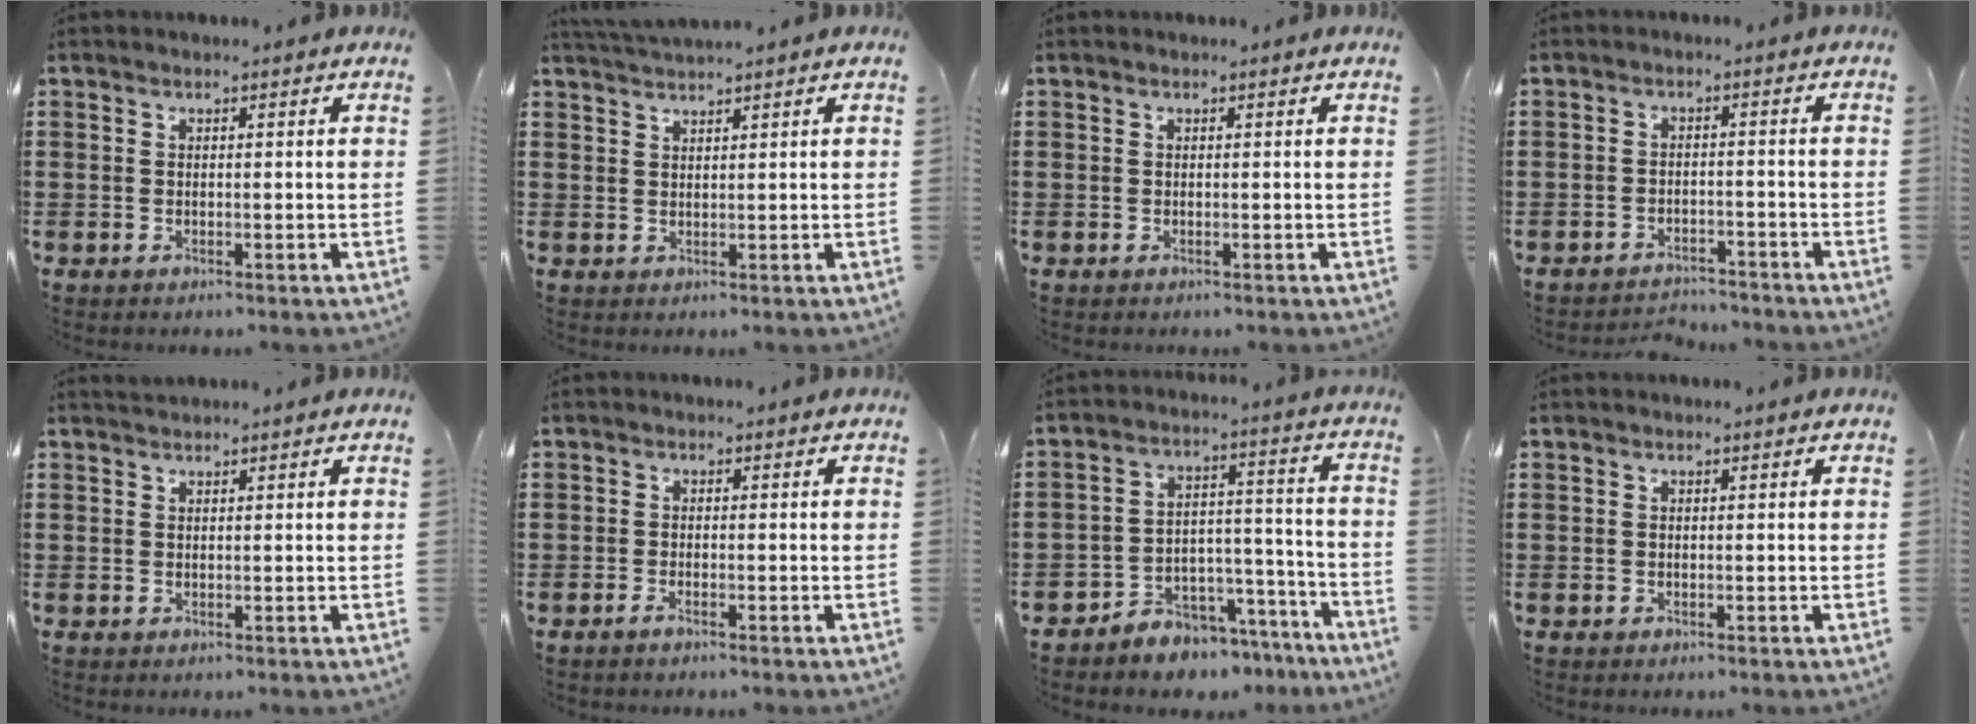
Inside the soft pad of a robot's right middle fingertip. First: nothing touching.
{"total": 2.0, "force": [1.9, -0.1, 0.4], "torque": [-0.012, 0.002, 0.037]}
{"total": 0.0}
{"total": 2.7, "force": [-2.7, 0.3, -0.2], "torque": [-0.005, -0.002, -0.057]}
{"total": 0.7, "force": [0.7, 0.0, 0.0], "torque": [-0.004, -0.003, 0.016]}
{"total": 0.8, "force": [-0.7, 0.0, 0.5], "torque": [-0.011, -0.004, -0.012]}
{"total": 5.4, "force": [-5.1, 1.8, 0.0], "torque": [-0.003, 0.017, -0.101]}
{"total": 0.0}